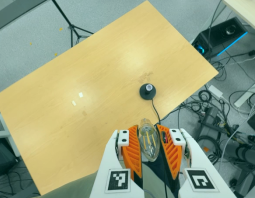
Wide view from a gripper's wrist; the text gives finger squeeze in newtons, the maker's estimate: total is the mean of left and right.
{"total": 21.9, "left": 24.4, "right": 19.5}